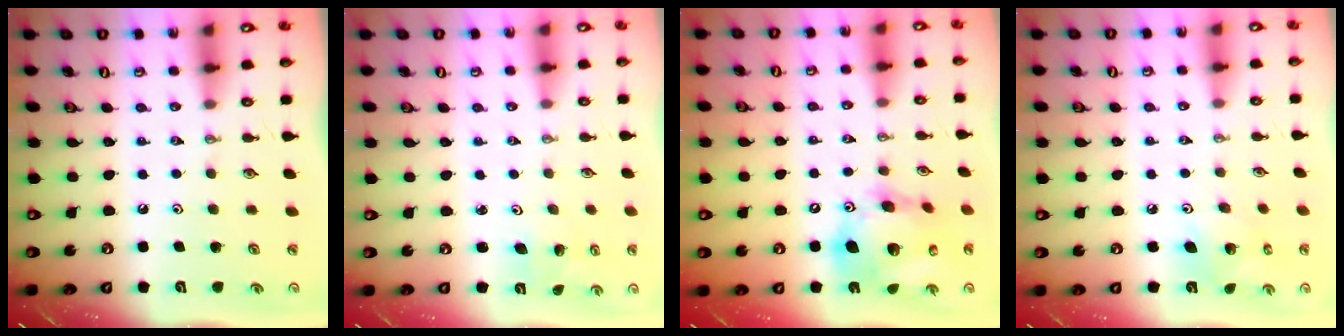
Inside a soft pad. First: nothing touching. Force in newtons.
{"total": 2.0, "press": 2.0, "slide": 0.1}
{"total": 19.2, "press": 19.0, "slide": 3.2}
{"total": 6.6, "press": 6.6, "slide": 0.3}